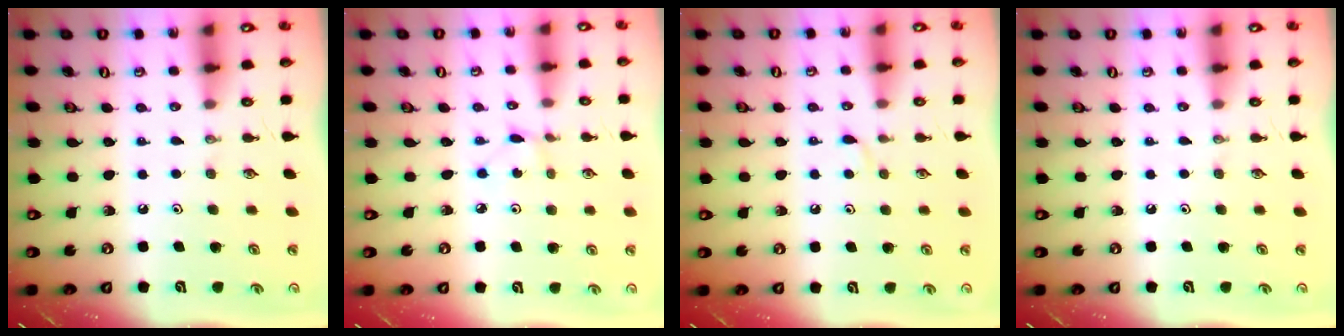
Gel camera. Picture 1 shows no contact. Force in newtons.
{"total": 0.8, "press": 0.8, "slide": 0.1}
{"total": 3.7, "press": 3.7, "slide": 0.4}
{"total": 0.0}